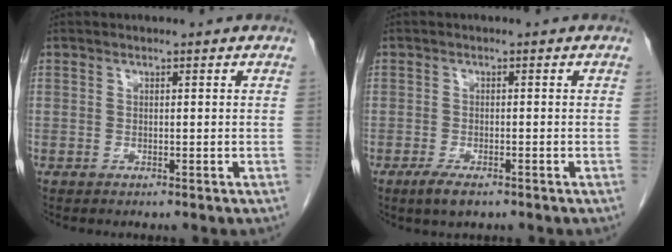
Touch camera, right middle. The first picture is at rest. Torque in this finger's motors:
{"motor_torque": [0.34, -0.09, -0.01, -0.02]}